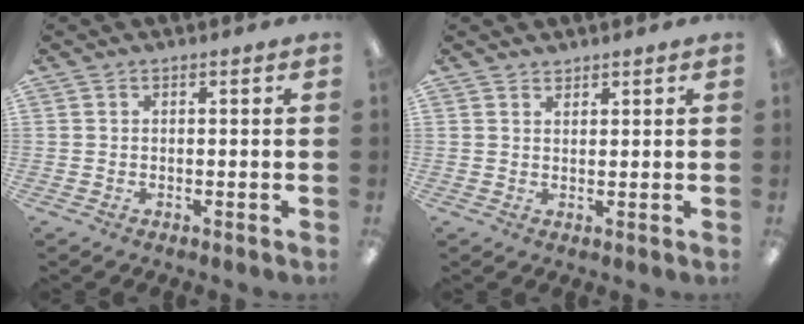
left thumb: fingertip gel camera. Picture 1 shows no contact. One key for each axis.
{"total": 1.6, "fx": 1.6, "fy": 0.4, "fz": -0.2, "tx": 0.002, "ty": -0.004, "tz": 0.031}